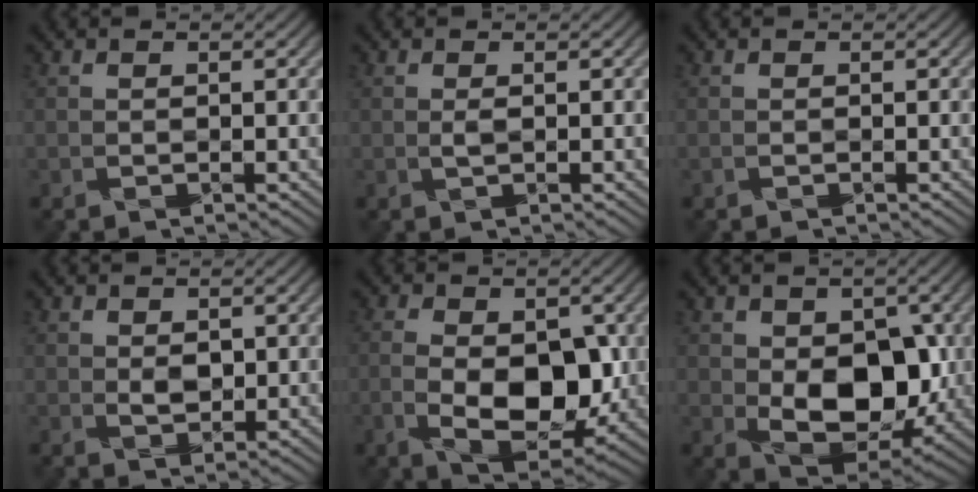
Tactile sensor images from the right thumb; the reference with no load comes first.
{"total": 0.6, "force": [0.2, 0.2, 0.5], "torque": [-0.014, 0.002, 0.003]}
{"total": 0.0}
{"total": 1.8, "force": [0.6, 1.3, 1.1], "torque": [-0.022, -0.005, 0.018]}
{"total": 10.0, "force": [-1.5, 5.9, 8.0], "torque": [-0.145, -0.021, -0.015]}
{"total": 10.5, "force": [-0.4, 7.1, 7.7], "torque": [-0.129, -0.021, 0.005]}